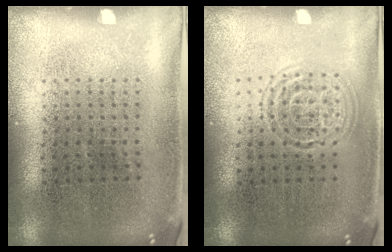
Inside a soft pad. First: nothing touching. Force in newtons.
{"total": 1.3, "press": 1.3, "slide": 0.2}